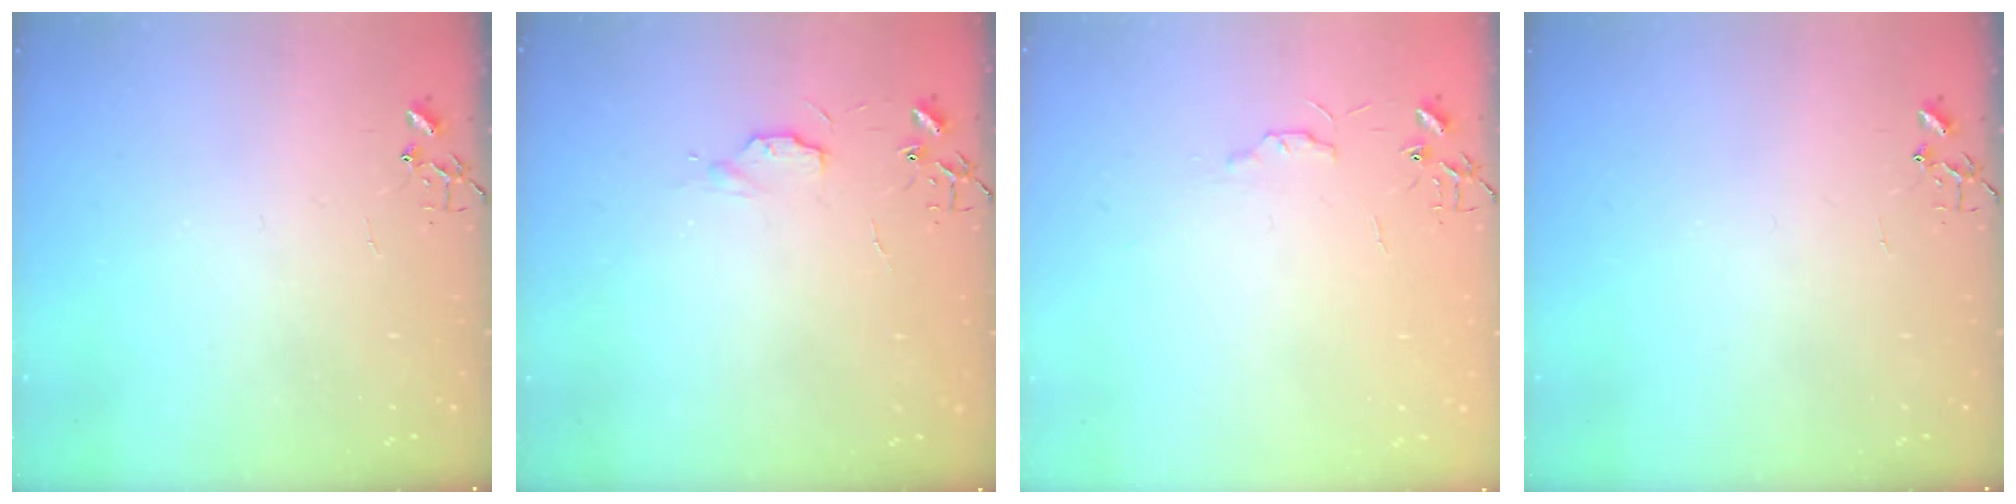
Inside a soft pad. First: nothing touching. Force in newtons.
{"total": 4.3, "press": 4.2, "slide": 0.7}
{"total": 4.3, "press": 4.2, "slide": 0.6}
{"total": 0.0}